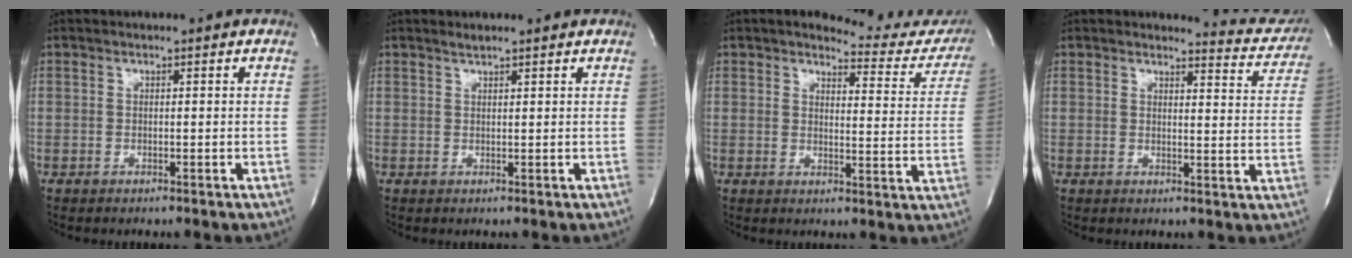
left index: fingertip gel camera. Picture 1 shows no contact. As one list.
[{"total": 1.3, "force": [1.2, 0.1, 0.5], "torque": [-0.012, 0.007, 0.022]}, {"total": 13.2, "force": [12.5, 3.2, 2.6], "torque": [-0.004, -0.058, 0.119]}, {"total": 7.1, "force": [7.0, 0.9, -0.3], "torque": [0.015, -0.053, 0.059]}]